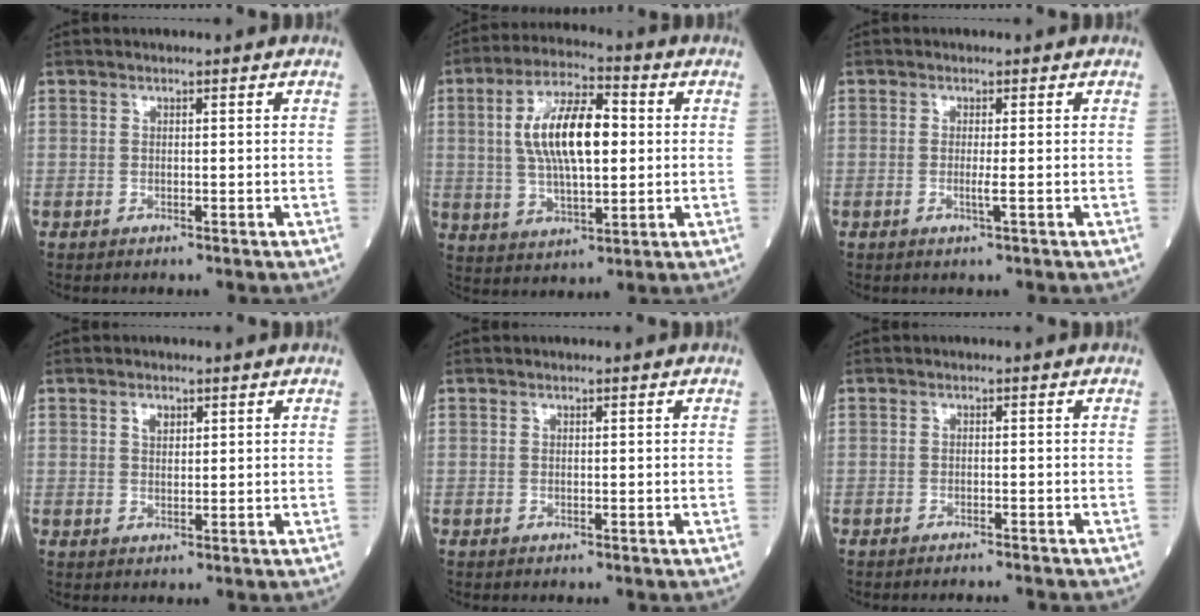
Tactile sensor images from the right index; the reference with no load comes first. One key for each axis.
{"total": 12.9, "fx": 1.7, "fy": 4.6, "fz": 12.0, "tx": -0.230, "ty": 0.017, "tz": 0.030}
{"total": 1.5, "fx": -0.3, "fy": -0.3, "fz": 1.4, "tx": -0.031, "ty": -0.004, "tz": -0.008}
{"total": 1.8, "fx": 1.0, "fy": 1.0, "fz": 1.1, "tx": -0.018, "ty": 0.001, "tz": 0.018}
{"total": 0.0}
{"total": 2.9, "fx": -2.9, "fy": -0.4, "fz": 0.4, "tx": 0.000, "ty": -0.007, "tz": -0.038}